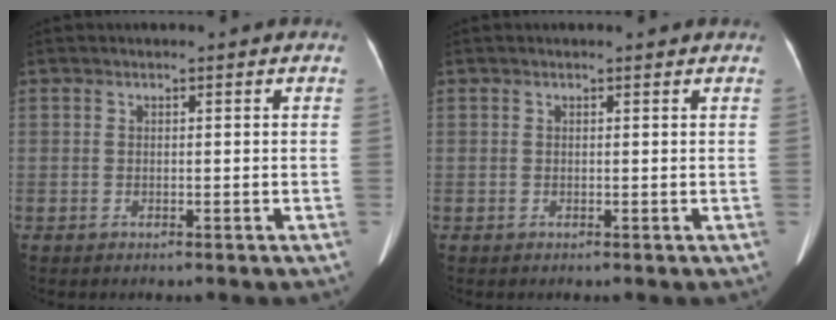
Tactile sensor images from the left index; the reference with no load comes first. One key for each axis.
{"total": 0.7, "fx": 0.7, "fy": 0.0, "fz": 0.1, "tx": -0.006, "ty": -0.001, "tz": 0.006}